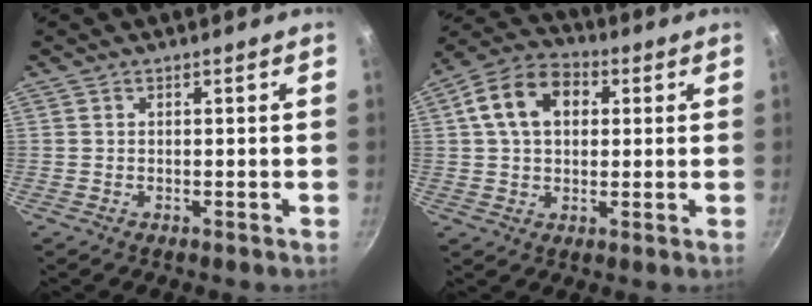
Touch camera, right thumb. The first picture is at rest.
{"total": 12.3, "force": [2.9, 8.7, 8.1], "torque": [-0.119, 0.020, 0.032]}